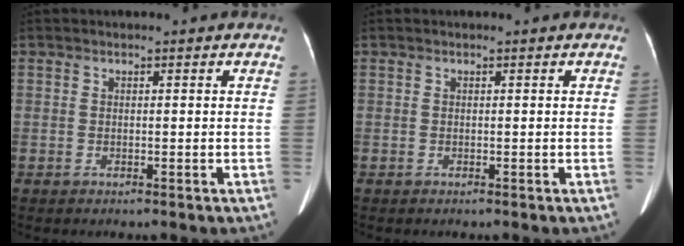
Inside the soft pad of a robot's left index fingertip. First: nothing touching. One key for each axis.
{"total": 0.0}